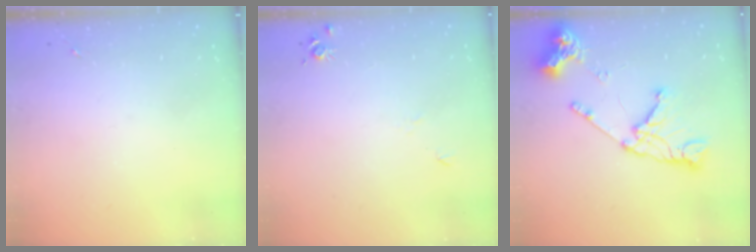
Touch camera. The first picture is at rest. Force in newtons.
{"total": 5.2, "press": 5.2, "slide": 0.7}
{"total": 16.8, "press": 16.7, "slide": 1.3}